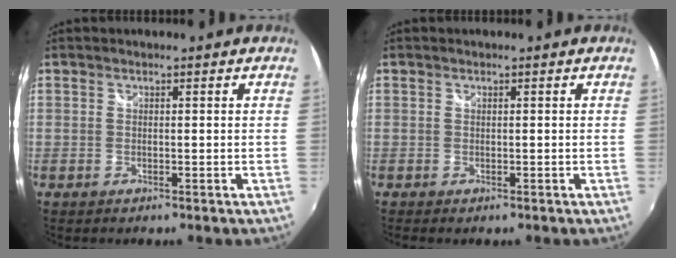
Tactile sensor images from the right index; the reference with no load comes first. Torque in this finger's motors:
{"motor_torque": [0.01, -0.03, 0.02, 0.01]}